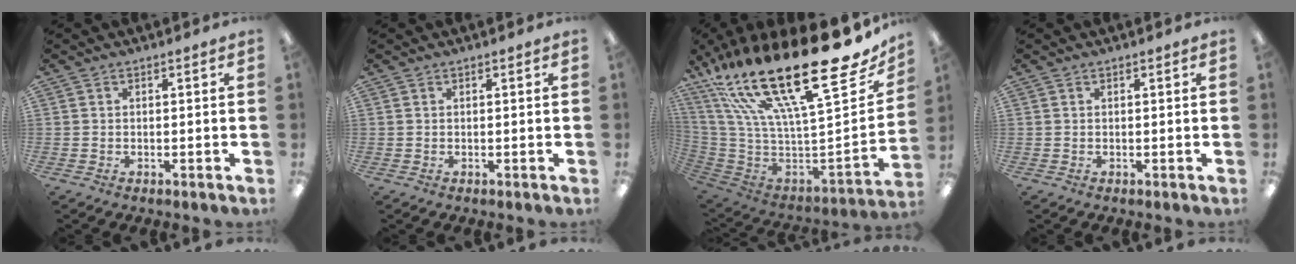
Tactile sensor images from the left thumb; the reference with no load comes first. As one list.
[{"total": 0.0}, {"total": 31.6, "force": [19.5, 9.7, 22.9], "torque": [-0.381, -0.170, 0.347]}, {"total": 0.0}]